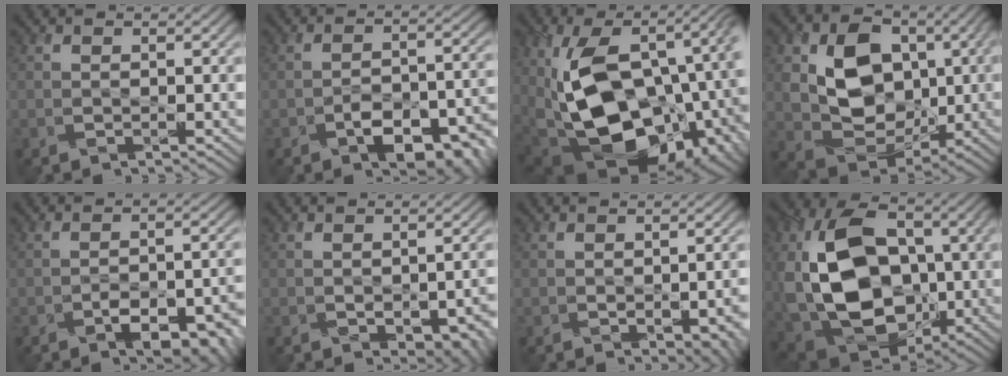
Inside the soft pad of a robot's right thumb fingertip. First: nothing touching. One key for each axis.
{"total": 8.5, "fx": -4.1, "fy": 4.2, "fz": 6.1, "tx": -0.094, "ty": -0.003, "tz": -0.067}
{"total": 21.0, "fx": -1.4, "fy": 12.8, "fz": 16.5, "tx": -0.329, "ty": -0.029, "tz": 0.016}
{"total": 10.4, "fx": 1.6, "fy": 7.7, "fz": 6.8, "tx": -0.140, "ty": -0.004, "tz": 0.023}
{"total": 7.6, "fx": -3.8, "fy": 3.4, "fz": 5.7, "tx": -0.086, "ty": -0.003, "tz": -0.057}
{"total": 6.6, "fx": -2.5, "fy": 3.7, "fz": 4.8, "tx": -0.056, "ty": -0.015, "tz": -0.011}
{"total": 5.7, "fx": -2.1, "fy": 2.8, "fz": 4.5, "tx": -0.047, "ty": -0.011, "tz": -0.008}
{"total": 16.9, "fx": -1.1, "fy": 11.8, "fz": 12.1, "tx": -0.268, "ty": -0.008, "tz": -0.025}